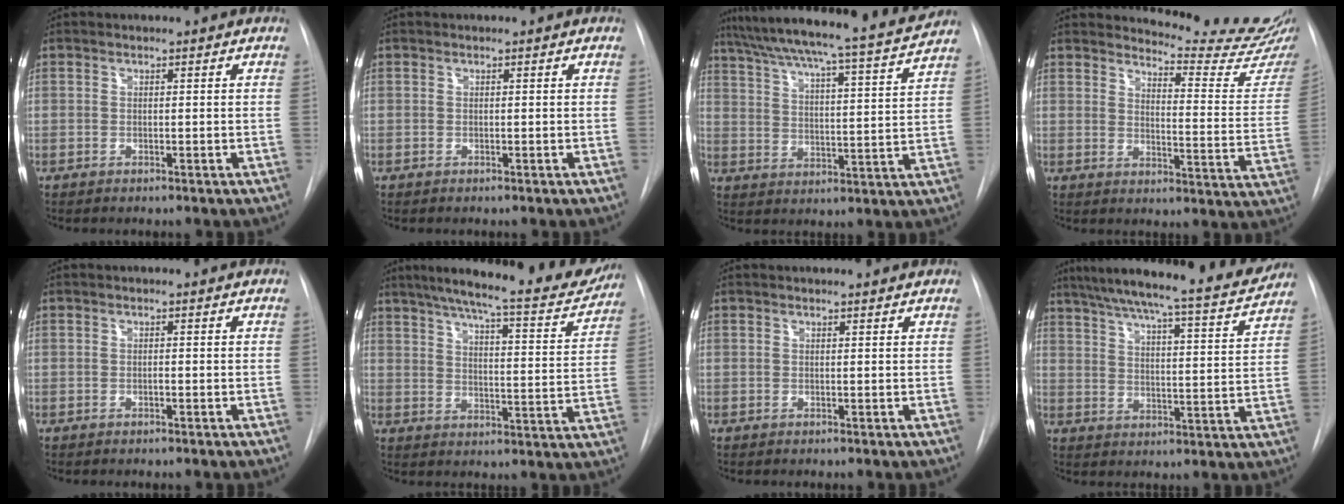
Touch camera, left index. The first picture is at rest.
{"total": 0.0}
{"total": 21.0, "force": [19.0, -0.5, 8.9], "torque": [-0.150, -0.028, 0.268]}
{"total": 16.2, "force": [16.0, -1.1, 2.6], "torque": [-0.034, -0.141, 0.176]}
{"total": 0.0}
{"total": 22.6, "force": [19.6, 2.8, 10.9], "torque": [-0.166, -0.034, 0.249]}
{"total": 2.6, "force": [2.6, 0.1, 0.5], "torque": [-0.009, 0.008, 0.025]}
{"total": 21.4, "force": [19.5, 0.9, 8.9], "torque": [-0.143, -0.035, 0.259]}